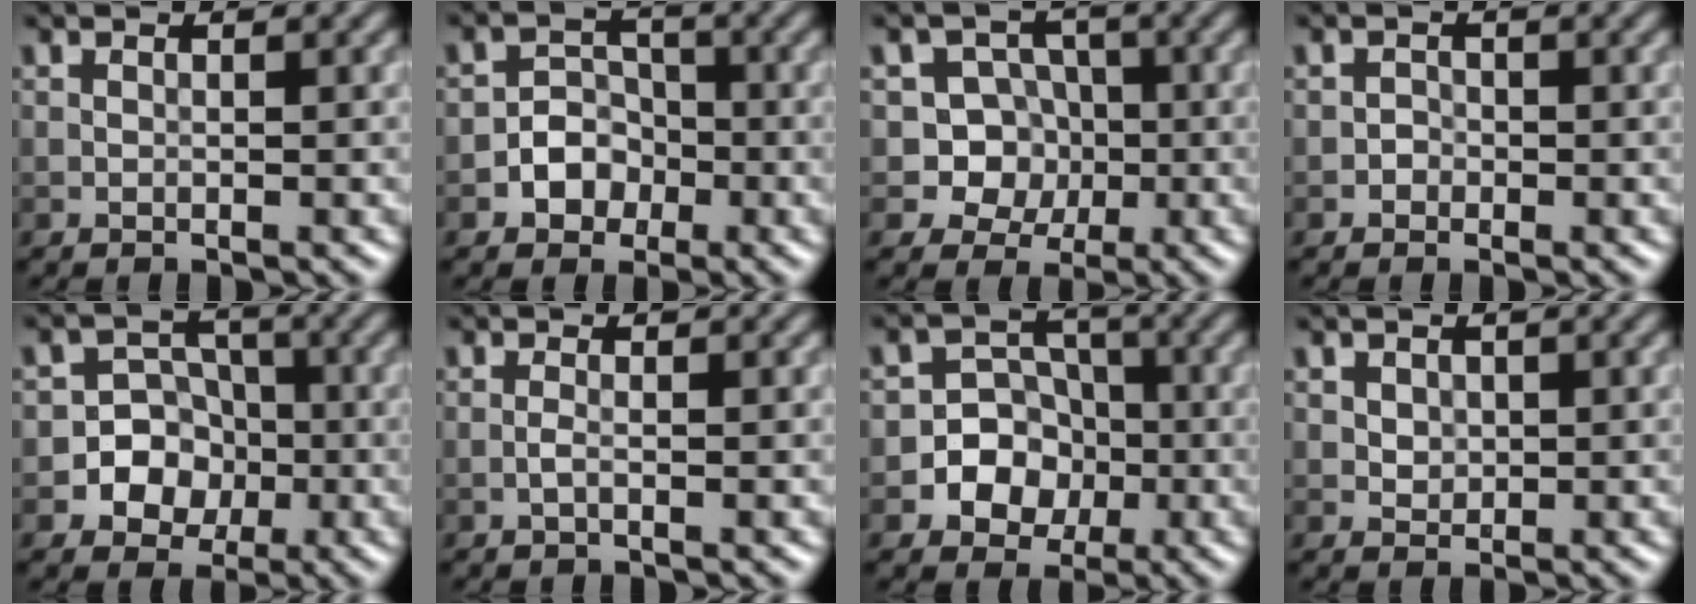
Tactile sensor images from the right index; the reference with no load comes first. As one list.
[{"total": 3.0, "force": [-1.2, 2.5, 1.1], "torque": [0.007, 0.007, -0.031]}, {"total": 6.0, "force": [-0.9, 5.7, 1.7], "torque": [-0.012, 0.026, -0.043]}, {"total": 0.8, "force": [-0.4, 0.7, 0.0], "torque": [0.006, 0.000, -0.007]}, {"total": 5.9, "force": [-1.7, 5.5, 1.5], "torque": [0.006, 0.018, -0.049]}, {"total": 0.8, "force": [-0.3, 0.1, 0.7], "torque": [-0.017, 0.000, -0.008]}, {"total": 6.0, "force": [-1.7, 5.4, 1.8], "torque": [0.003, 0.018, -0.053]}, {"total": 1.1, "force": [0.3, 0.9, 0.4], "torque": [-0.008, -0.002, 0.007]}]